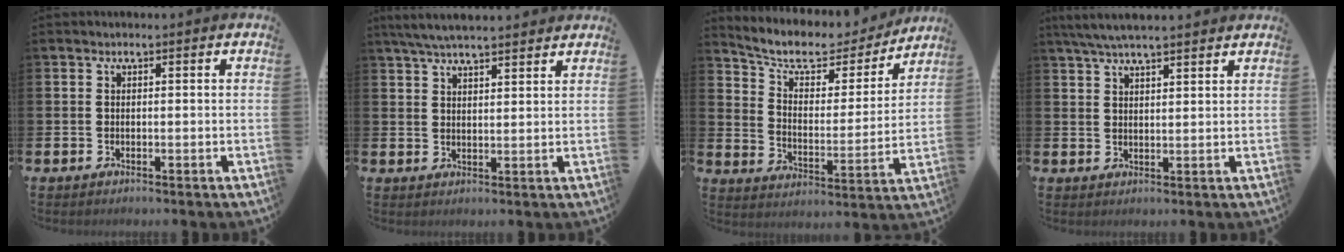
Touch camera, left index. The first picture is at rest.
{"total": 5.3, "force": [5.0, 0.6, 1.7], "torque": [-0.047, -0.010, 0.092]}
{"total": 8.0, "force": [6.8, 3.1, 2.8], "torque": [-0.082, -0.046, 0.113]}
{"total": 5.3, "force": [4.8, 0.7, 2.1], "torque": [-0.046, -0.011, 0.088]}